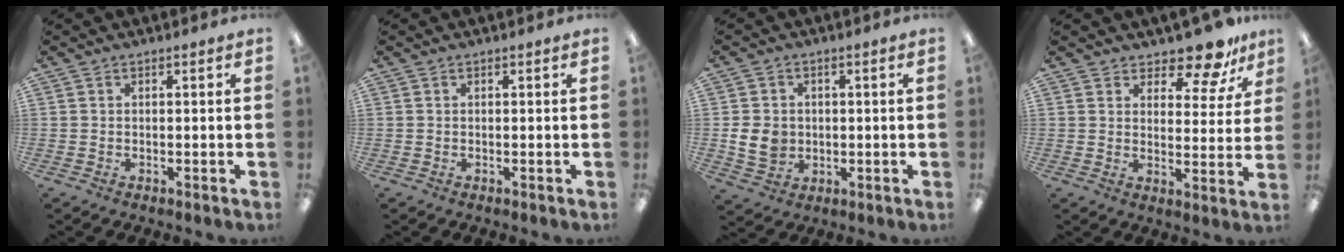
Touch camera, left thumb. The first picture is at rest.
{"total": 0.0}
{"total": 7.0, "force": [-0.4, 6.0, 3.6], "torque": [-0.073, 0.006, -0.007]}
{"total": 9.6, "force": [8.3, 3.3, 3.5], "torque": [-0.044, -0.061, 0.148]}